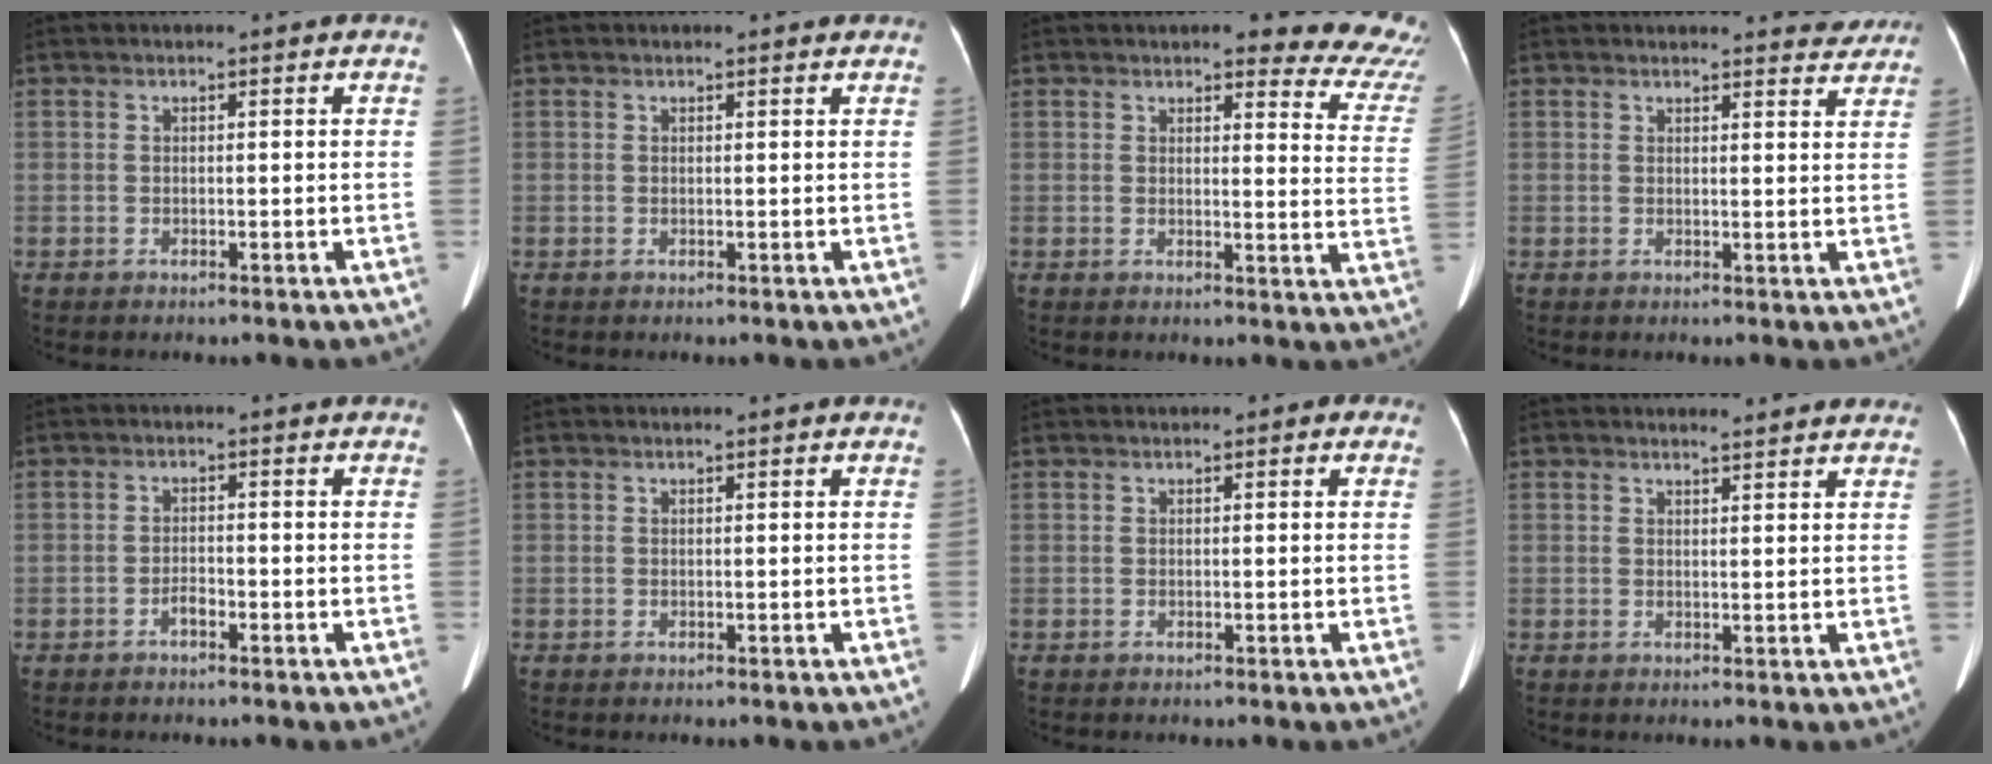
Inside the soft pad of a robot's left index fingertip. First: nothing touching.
{"total": 0.9, "force": [0.8, 0.2, 0.1], "torque": [-0.010, 0.000, 0.006]}
{"total": 12.6, "force": [11.6, 2.5, 4.0], "torque": [-0.007, -0.066, 0.092]}
{"total": 4.6, "force": [4.4, 1.0, 0.4], "torque": [0.004, -0.011, 0.033]}
{"total": 1.5, "force": [-1.0, 0.5, 0.9], "torque": [-0.014, 0.003, -0.017]}
{"total": 0.0}
{"total": 1.2, "force": [0.5, 0.7, 0.8], "torque": [-0.005, 0.006, 0.001]}
{"total": 5.0, "force": [4.8, 0.8, 1.1], "torque": [-0.010, 0.001, 0.043]}